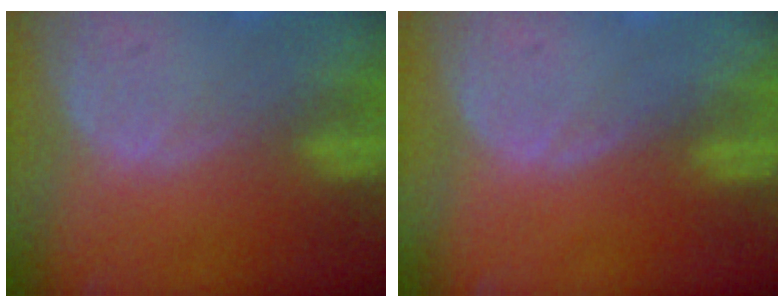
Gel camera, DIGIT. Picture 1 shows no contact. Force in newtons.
{"total": 0.0}